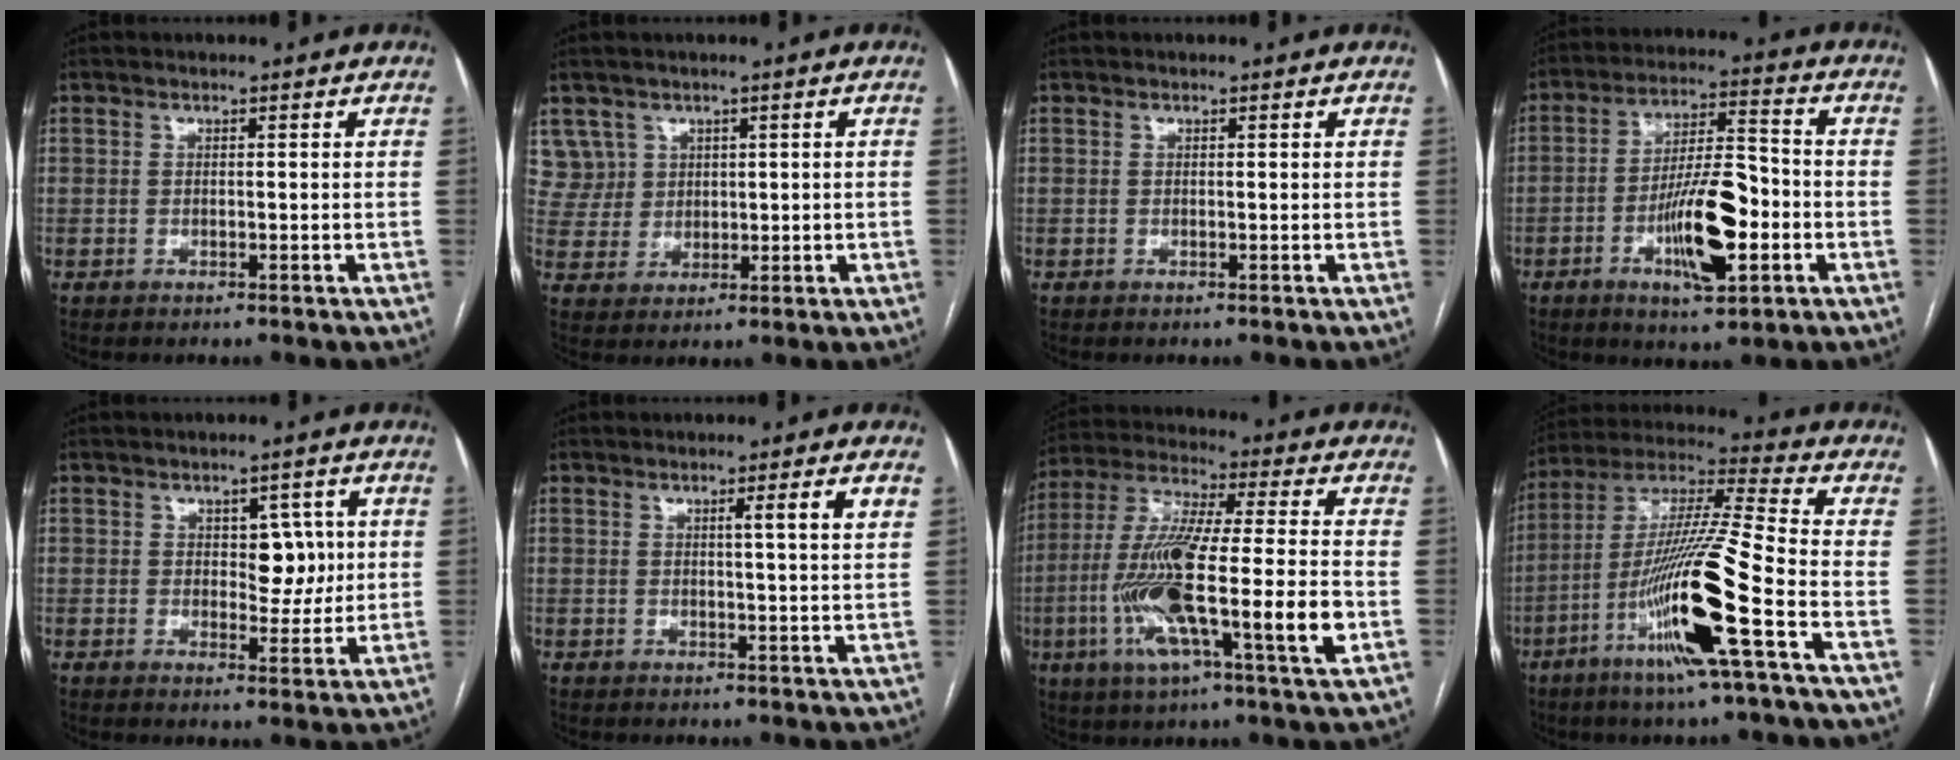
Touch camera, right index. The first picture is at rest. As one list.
[{"total": 5.9, "force": [3.0, 5.1, -0.2], "torque": [0.007, 0.017, 0.070]}, {"total": 0.0}, {"total": 12.4, "force": [-3.9, 3.1, 11.3], "torque": [-0.205, 0.005, -0.061]}, {"total": 5.2, "force": [1.0, 3.0, 4.2], "torque": [-0.048, 0.006, 0.018]}, {"total": 3.7, "force": [1.4, -0.5, 3.3], "torque": [-0.049, -0.004, 0.020]}, {"total": 19.6, "force": [-4.8, 1.6, 18.9], "torque": [-0.361, -0.012, -0.086]}, {"total": 18.2, "force": [-7.0, -0.8, 16.7], "torque": [-0.336, -0.017, -0.135]}]